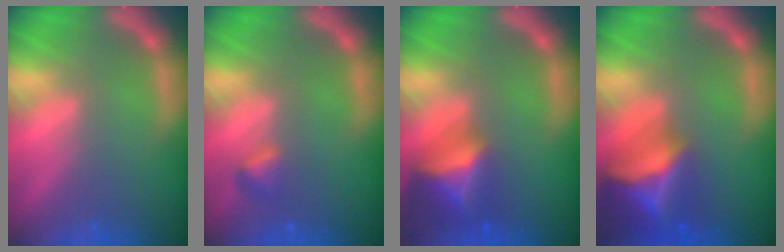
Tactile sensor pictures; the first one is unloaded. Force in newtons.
{"total": 1.4}
{"total": 6.4}
{"total": 9.4}